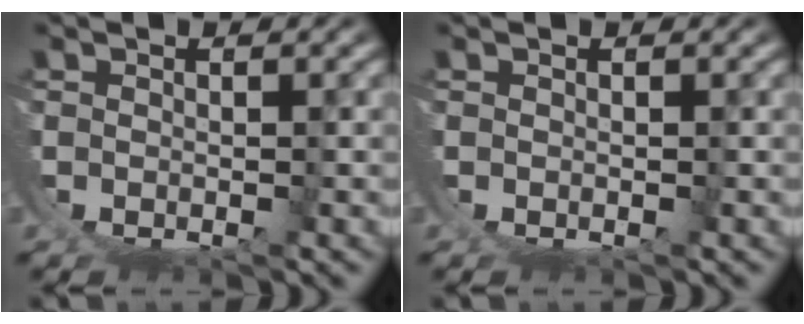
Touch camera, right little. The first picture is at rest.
{"total": 0.0}